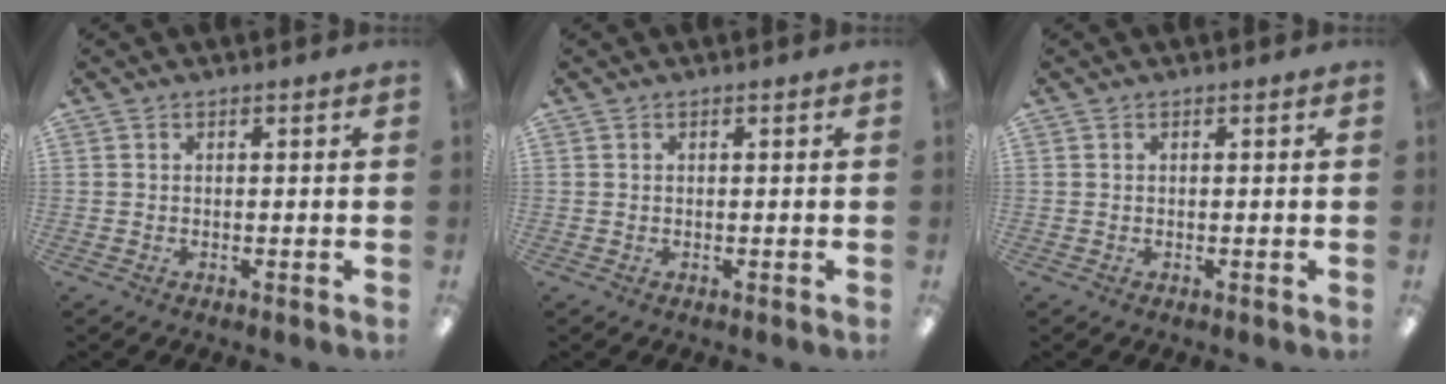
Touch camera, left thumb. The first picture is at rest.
{"total": 0.0}
{"total": 0.0}